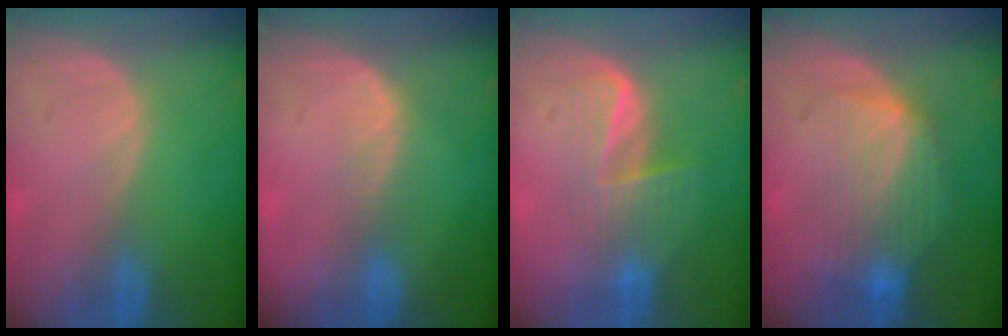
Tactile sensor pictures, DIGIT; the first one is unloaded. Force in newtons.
{"total": 2.3, "press": 1.6, "slide": 1.6}
{"total": 5.9, "press": 5.4, "slide": 2.3}
{"total": 8.0, "press": 7.6, "slide": 2.5}